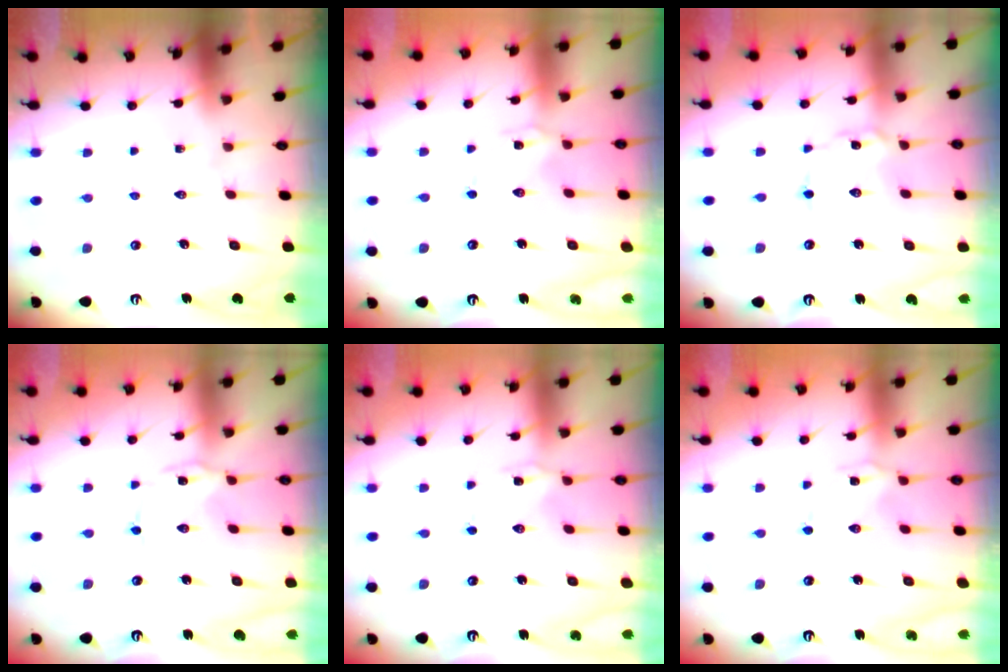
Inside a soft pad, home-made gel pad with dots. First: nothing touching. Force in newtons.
{"total": 0.0}
{"total": 2.0, "press": 2.0, "slide": 0.1}
{"total": 0.0}
{"total": 1.5, "press": 1.5, "slide": 0.1}
{"total": 0.0}